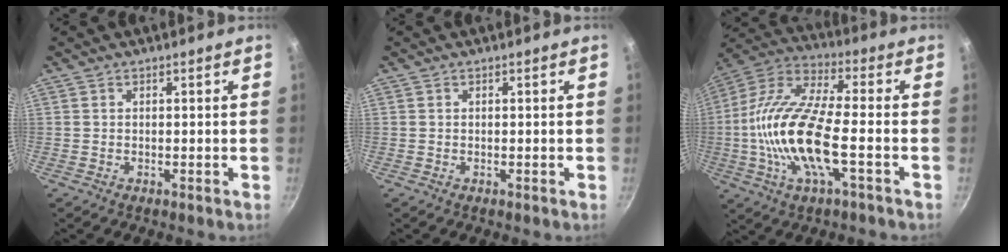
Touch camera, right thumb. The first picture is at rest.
{"total": 0.0}
{"total": 18.4, "force": [-3.5, 6.2, 16.9], "torque": [-0.335, 0.032, -0.085]}